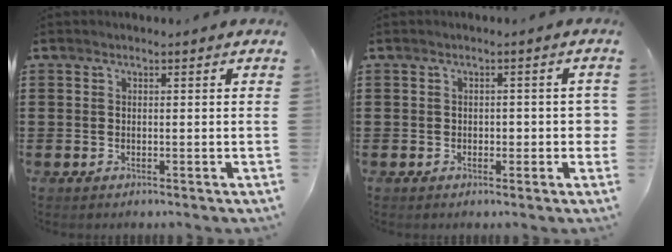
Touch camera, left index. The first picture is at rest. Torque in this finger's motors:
{"motor_torque": [0.05, -0.03, 0.11, 0.02]}